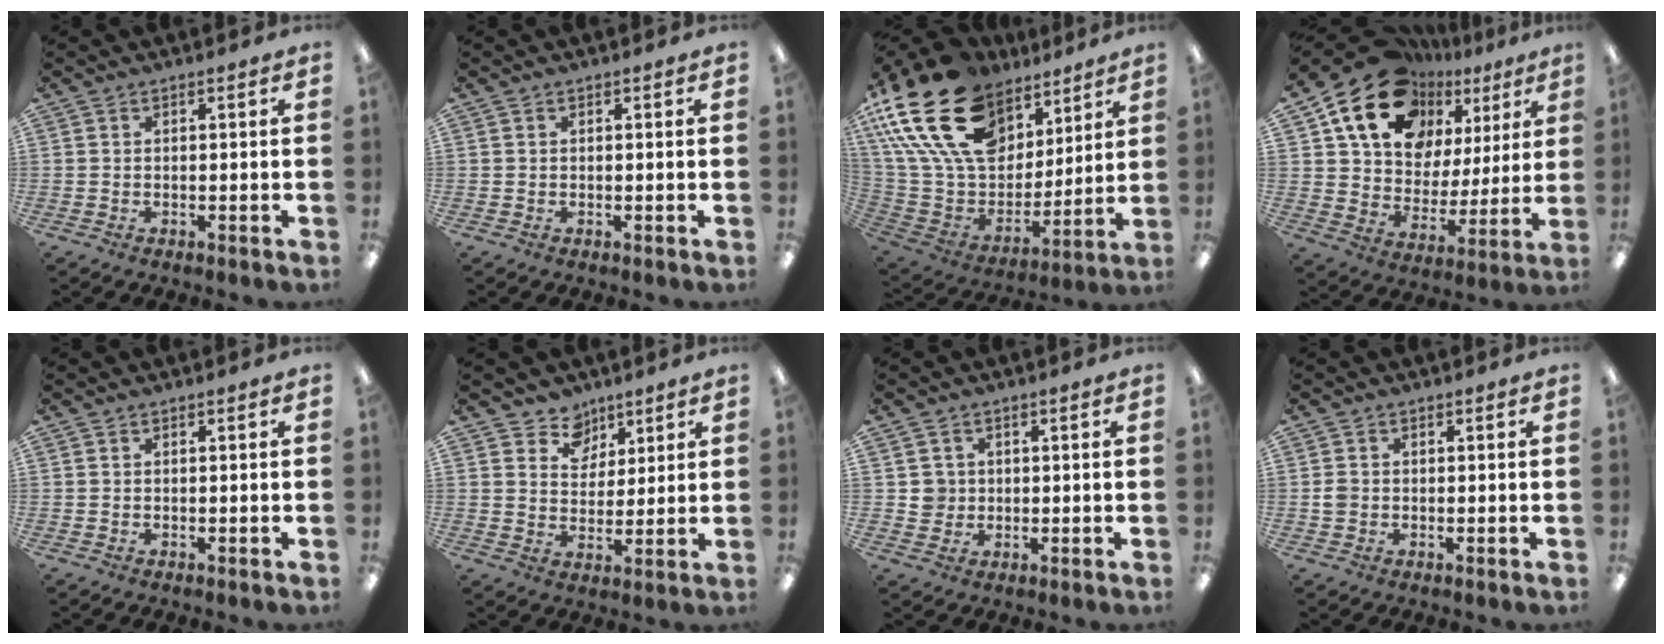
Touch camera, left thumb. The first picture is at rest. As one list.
[{"total": 0.0}, {"total": 26.0, "force": [13.9, 15.8, 15.3], "torque": [-0.323, -0.071, 0.263]}, {"total": 19.3, "force": [13.0, 11.9, 8.0], "torque": [-0.155, -0.073, 0.239]}, {"total": 0.0}, {"total": 7.1, "force": [4.9, 5.2, 0.3], "torque": [-0.005, -0.037, 0.090]}, {"total": 3.6, "force": [0.6, 3.5, 0.3], "torque": [0.002, 0.001, 0.007]}, {"total": 1.9, "force": [-0.2, 1.7, 0.8], "torque": [-0.015, 0.004, -0.004]}]